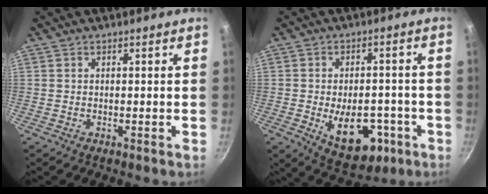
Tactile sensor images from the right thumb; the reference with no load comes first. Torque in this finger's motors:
{"motor_torque": [-0.08, 0.35, 0.48, 0.48, 0.13]}